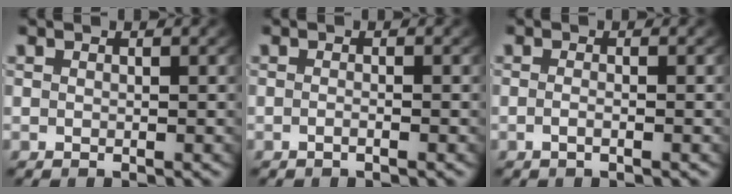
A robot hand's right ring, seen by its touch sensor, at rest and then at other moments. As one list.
[{"total": 0.8, "force": [-0.6, -0.2, 0.4], "torque": [-0.014, -0.003, -0.013]}, {"total": 1.1, "force": [-0.8, -0.2, 0.8], "torque": [-0.022, -0.007, -0.012]}]